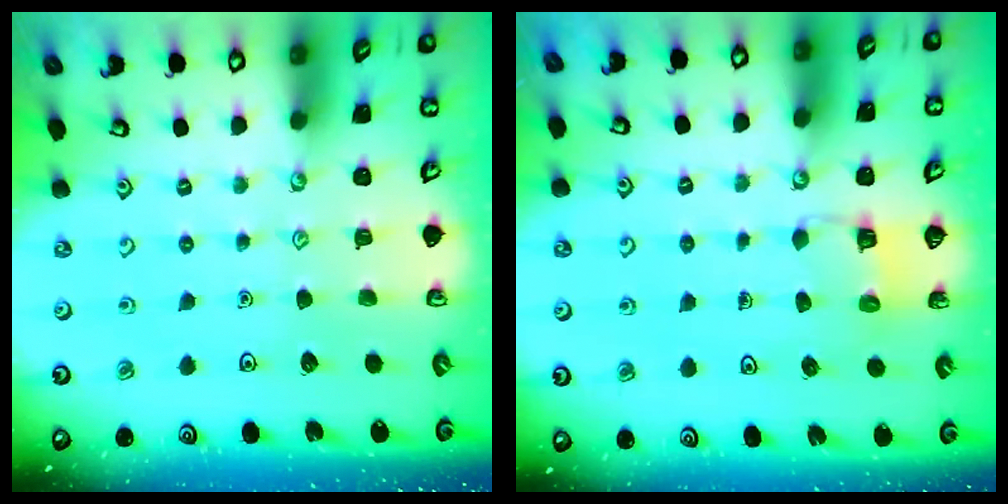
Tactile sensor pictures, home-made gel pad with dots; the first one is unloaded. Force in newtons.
{"total": 3.2, "press": 3.2, "slide": 0.2}